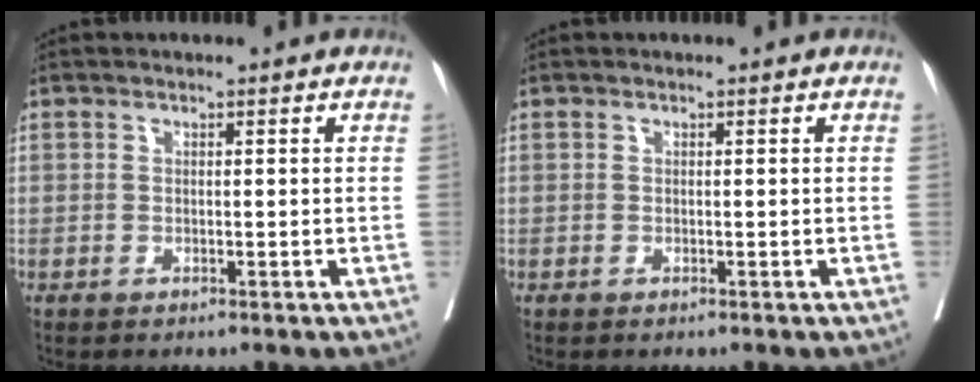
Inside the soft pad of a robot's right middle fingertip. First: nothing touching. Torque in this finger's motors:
{"motor_torque": [-0.05, 0.11, 0.01, 0.00]}